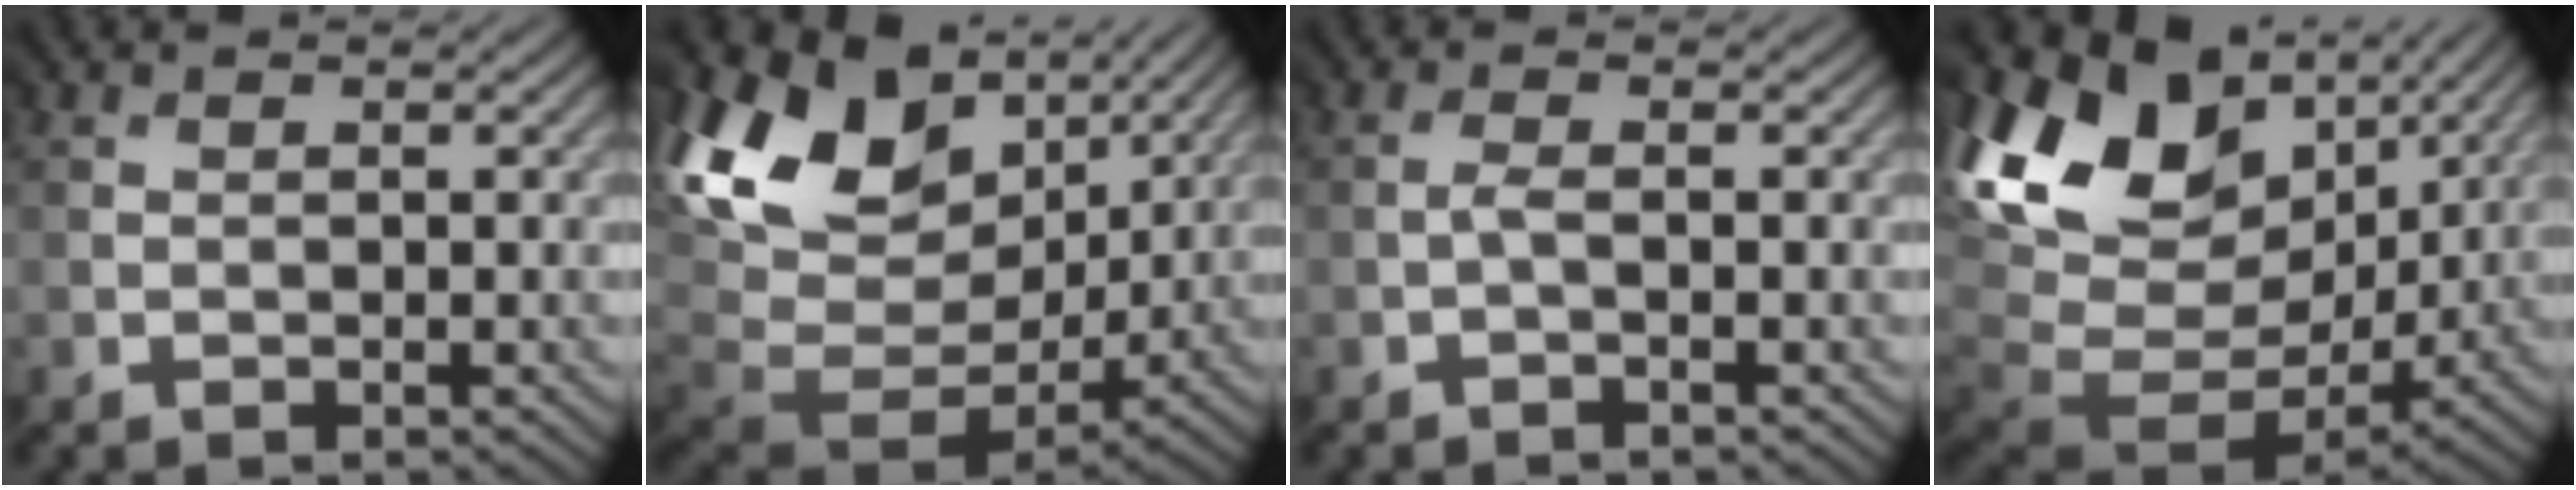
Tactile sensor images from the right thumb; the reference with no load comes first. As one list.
[{"total": 15.7, "force": [6.1, 11.4, 8.9], "torque": [-0.193, -0.009, 0.142]}, {"total": 0.8, "force": [-0.6, -0.3, 0.4], "torque": [-0.013, 0.003, -0.013]}, {"total": 16.4, "force": [5.0, 11.9, 10.1], "torque": [-0.203, -0.024, 0.130]}]